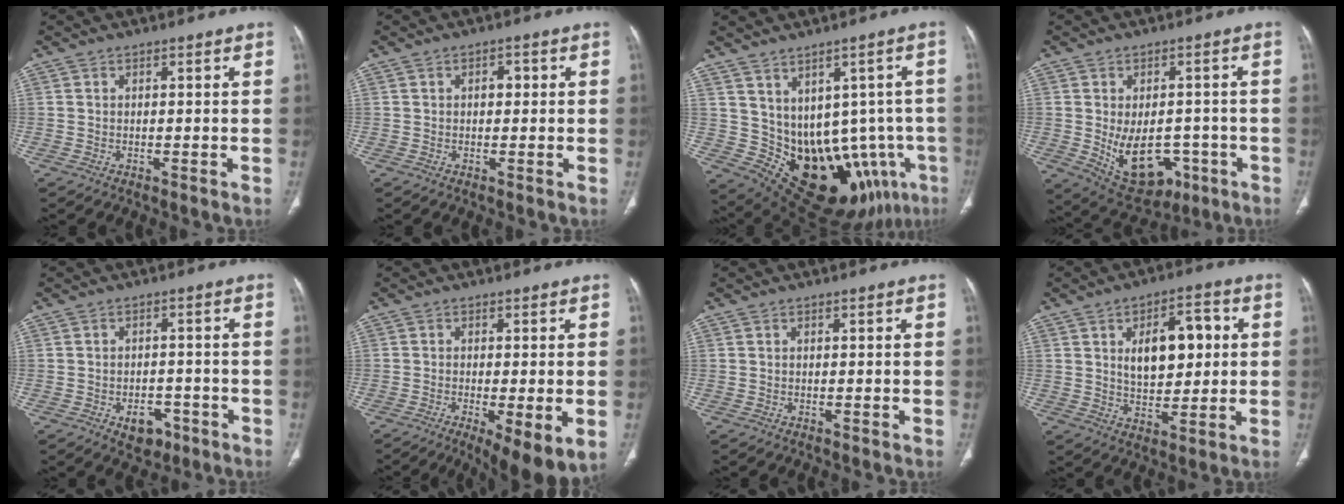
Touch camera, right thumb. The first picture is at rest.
{"total": 1.9, "force": [0.3, 1.3, 1.4], "torque": [-0.013, 0.005, 0.002]}
{"total": 15.9, "force": [-2.6, 10.4, 11.7], "torque": [-0.125, 0.001, 0.000]}
{"total": 12.8, "force": [-3.3, 8.4, 9.1], "torque": [-0.112, 0.008, -0.025]}
{"total": 5.1, "force": [-2.5, 3.5, 2.7], "torque": [-0.018, 0.016, -0.028]}
{"total": 10.3, "force": [-4.0, 2.9, 9.1], "torque": [-0.143, -0.017, -0.058]}
{"total": 0.0}
{"total": 12.2, "force": [2.5, 6.8, 9.9], "torque": [-0.115, 0.002, 0.044]}